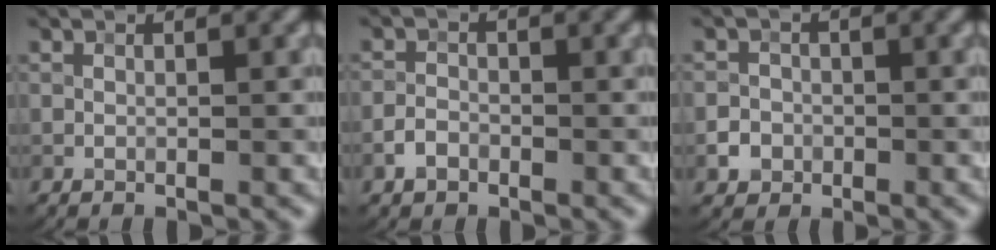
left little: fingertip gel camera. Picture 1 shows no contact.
{"total": 1.8, "force": [-1.1, 1.2, 0.8], "torque": [-0.009, 0.003, -0.024]}
{"total": 1.9, "force": [-0.7, 1.7, 0.4], "torque": [0.005, 0.000, -0.014]}